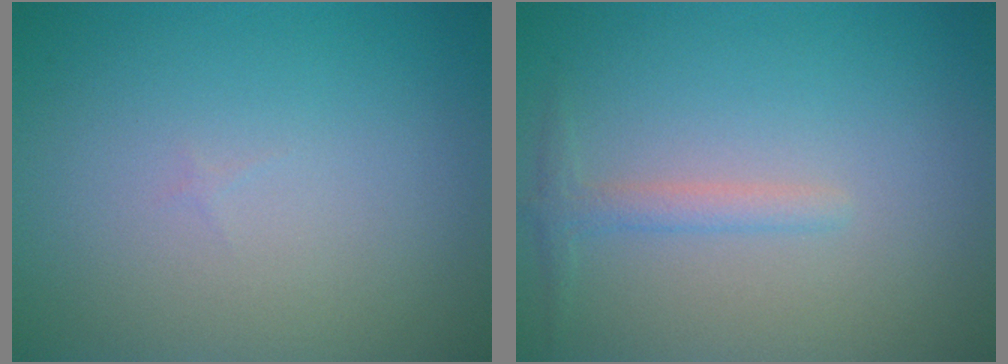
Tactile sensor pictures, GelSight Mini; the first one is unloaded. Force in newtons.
{"total": 1.5, "press": 1.5, "slide": 0.0}